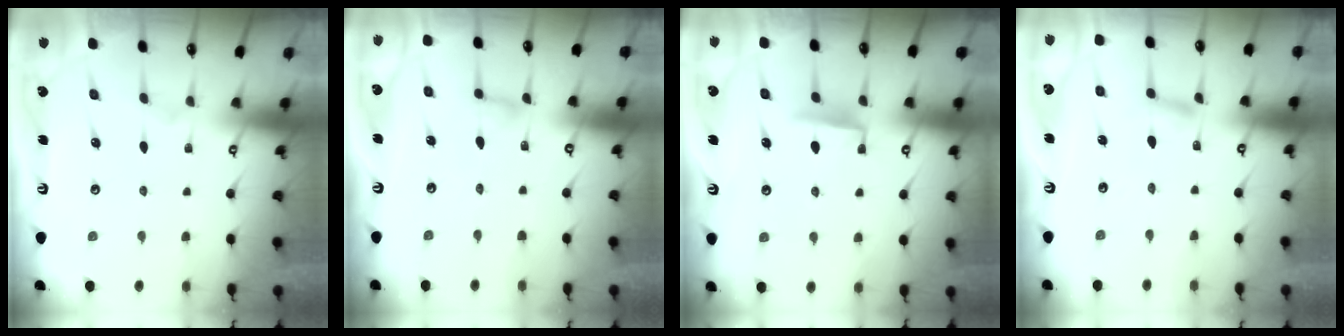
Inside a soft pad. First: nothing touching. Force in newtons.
{"total": 3.0, "press": 3.0, "slide": 0.3}
{"total": 4.7, "press": 4.7, "slide": 0.7}
{"total": 3.0, "press": 3.0, "slide": 0.2}